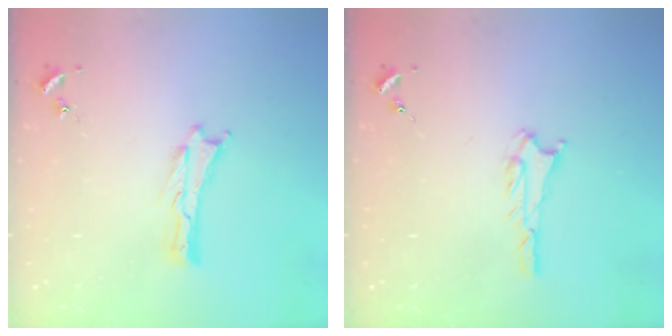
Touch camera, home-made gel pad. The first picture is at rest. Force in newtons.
{"total": 1.8, "press": 1.8, "slide": 0.2}